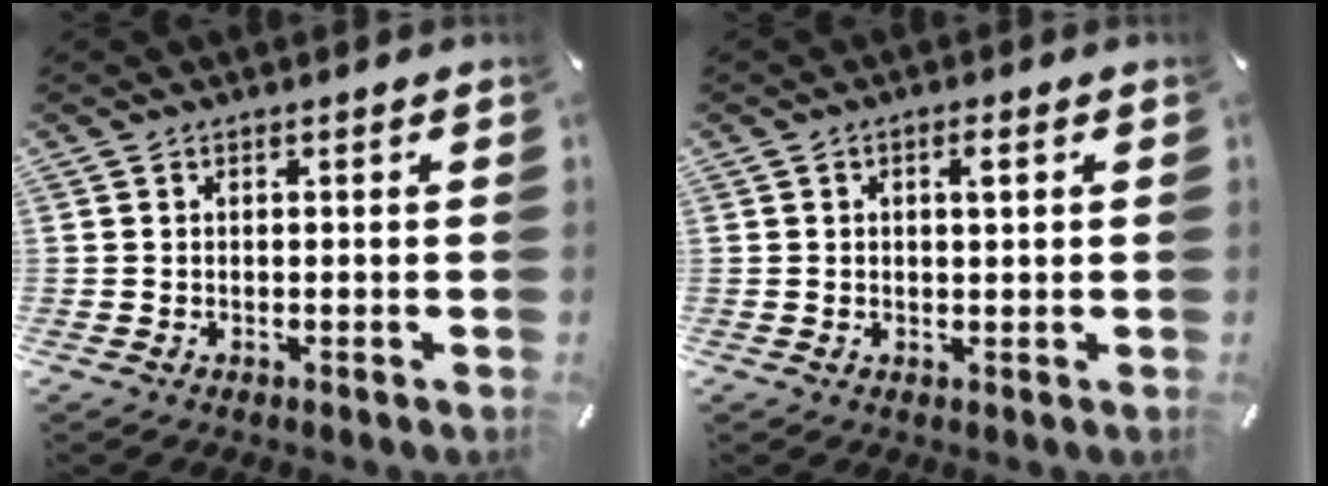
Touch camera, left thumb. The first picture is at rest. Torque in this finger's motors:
{"motor_torque": [0.01, -0.42, -0.04, 0.29, -0.02]}